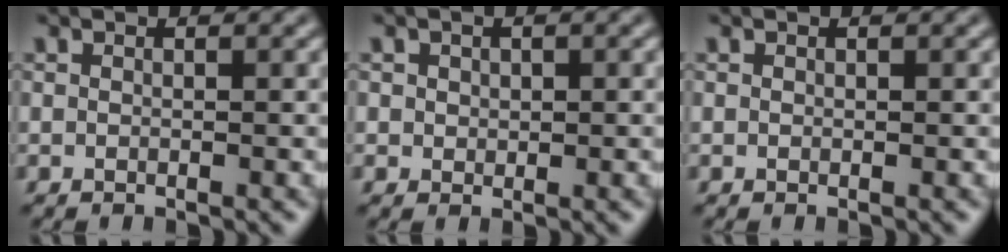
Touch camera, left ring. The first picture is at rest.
{"total": 1.0, "force": [0.3, 0.8, 0.4], "torque": [-0.006, -0.002, 0.004]}
{"total": 0.0}